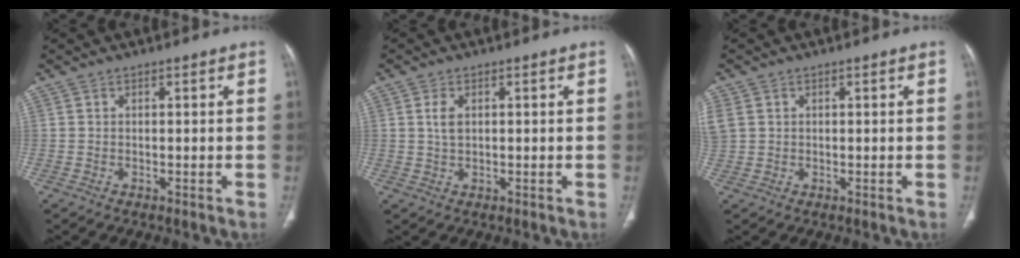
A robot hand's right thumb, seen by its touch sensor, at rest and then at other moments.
{"total": 2.5, "force": [0.7, 1.5, 1.9], "torque": [-0.038, -0.001, 0.015]}
{"total": 5.6, "force": [1.2, 4.7, 2.9], "torque": [-0.100, 0.013, 0.036]}